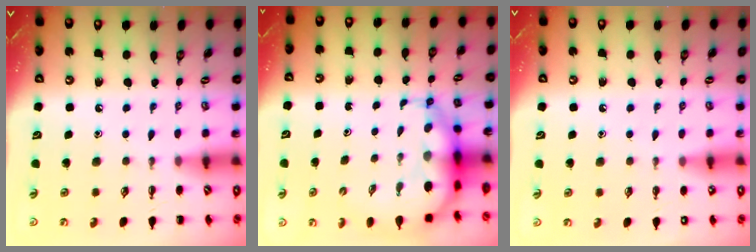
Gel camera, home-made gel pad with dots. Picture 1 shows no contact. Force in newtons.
{"total": 8.8, "press": 8.5, "slide": 2.2}
{"total": 1.3, "press": 1.3, "slide": 0.1}